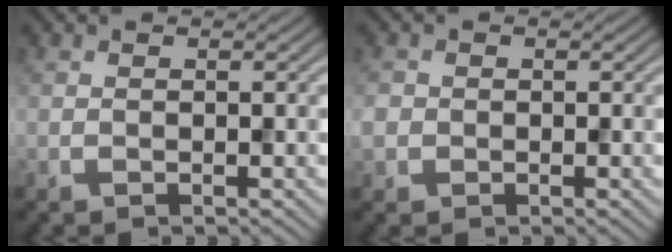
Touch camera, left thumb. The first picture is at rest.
{"total": 2.3, "force": [-0.3, 2.2, 0.6], "torque": [-0.022, -0.003, -0.009]}